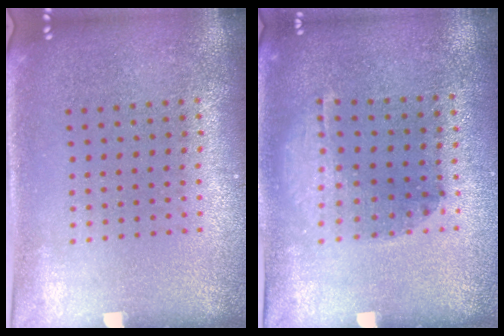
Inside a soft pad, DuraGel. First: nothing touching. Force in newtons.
{"total": 1.0, "press": 1.0, "slide": 0.1}